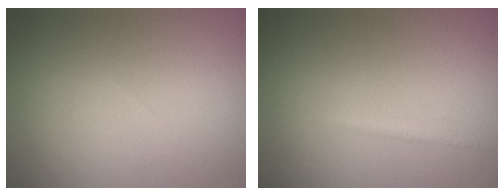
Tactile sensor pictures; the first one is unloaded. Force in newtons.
{"total": 0.7, "press": 0.7, "slide": 0.1}